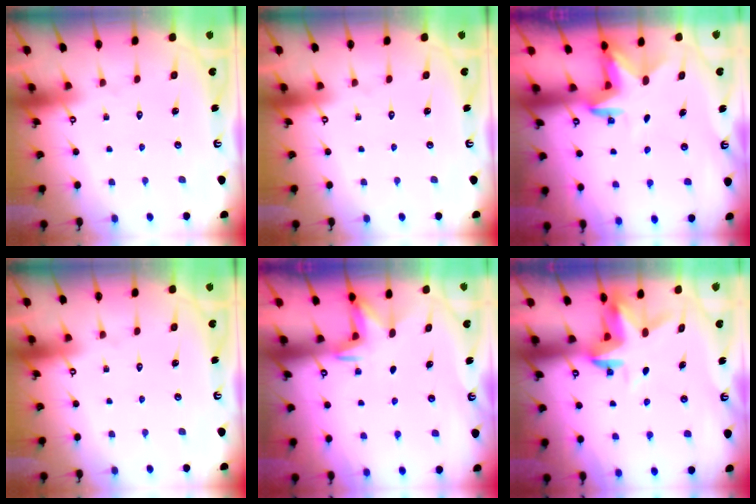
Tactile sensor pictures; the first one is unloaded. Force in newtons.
{"total": 0.0}
{"total": 2.9, "press": 2.8, "slide": 0.7}
{"total": 0.0}
{"total": 2.5, "press": 2.4, "slide": 0.7}
{"total": 3.6, "press": 3.6, "slide": 0.1}